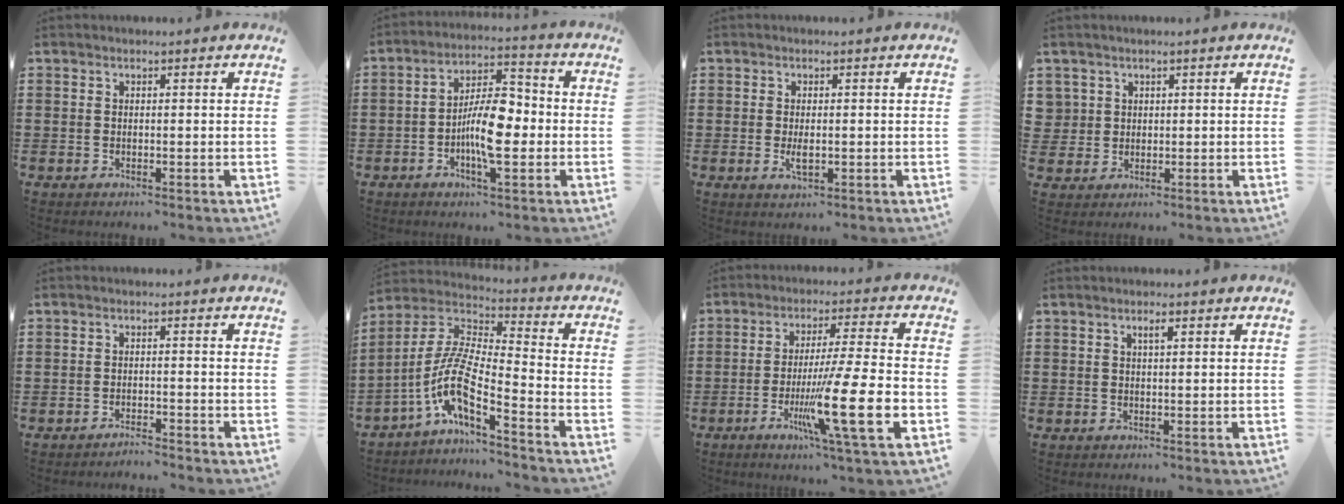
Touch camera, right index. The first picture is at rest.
{"total": 9.1, "force": [-2.0, 3.5, 8.2], "torque": [-0.153, 0.006, -0.037]}
{"total": 2.2, "force": [-0.3, 0.8, 2.1], "torque": [-0.046, -0.006, -0.008]}
{"total": 2.3, "force": [0.9, 2.2, 0.2], "torque": [-0.016, 0.006, 0.018]}
{"total": 1.7, "force": [-1.7, -0.1, 0.1], "torque": [-0.005, 0.003, -0.036]}
{"total": 9.4, "force": [-5.4, 1.6, 7.5], "torque": [-0.188, -0.029, -0.117]}
{"total": 14.5, "force": [-4.7, 1.1, 13.7], "torque": [-0.240, -0.012, -0.081]}
{"total": 1.3, "force": [0.5, 0.3, 1.2], "torque": [-0.023, 0.005, 0.007]}